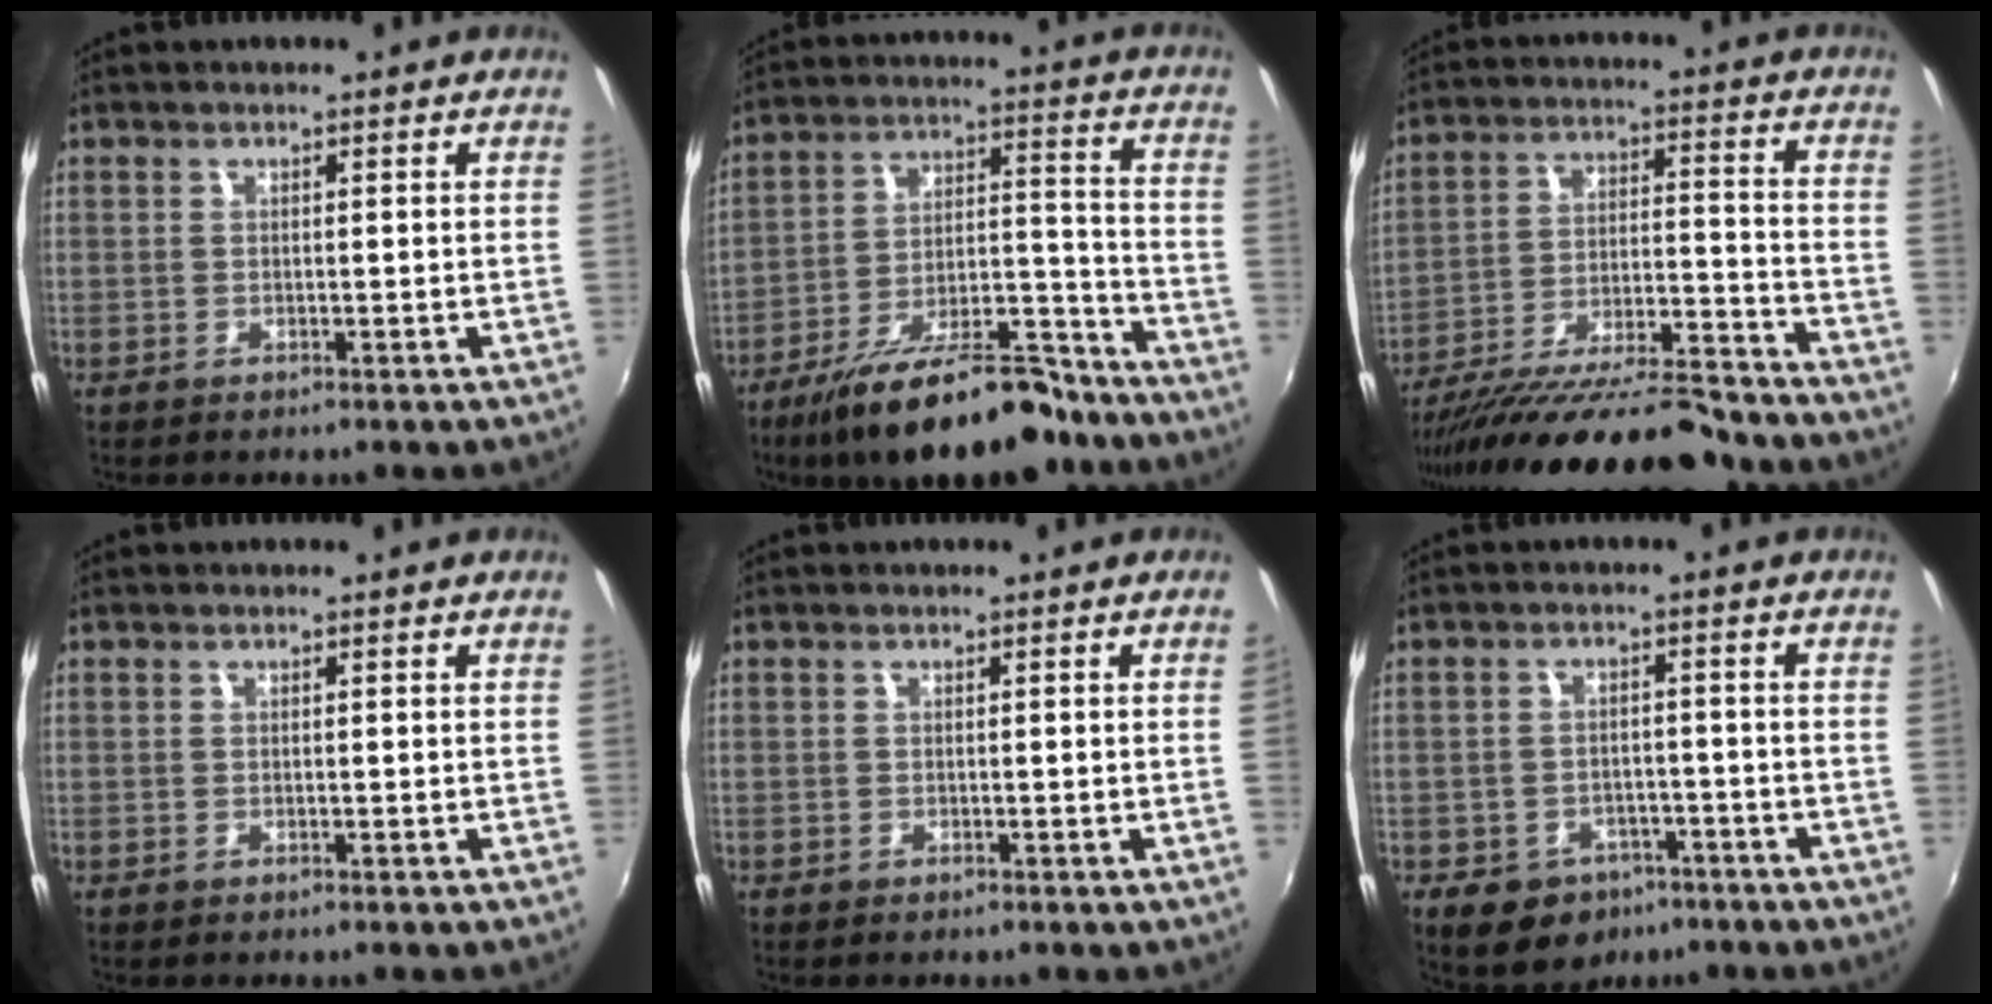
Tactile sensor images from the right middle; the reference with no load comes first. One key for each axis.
{"total": 21.6, "fx": -16.8, "fy": 6.6, "fz": 11.8, "tx": -0.201, "ty": -0.006, "tz": -0.253}
{"total": 25.2, "fx": -21.8, "fy": 4.9, "fz": 11.6, "tx": -0.209, "ty": -0.044, "tz": -0.315}
{"total": 0.0}
{"total": 0.7, "fx": 0.1, "fy": -0.4, "fz": 0.6, "tx": -0.002, "ty": -0.005, "tz": 0.001}
{"total": 9.6, "fx": -5.5, "fy": 7.0, "fz": 3.6, "tx": -0.089, "ty": 0.004, "tz": -0.066}